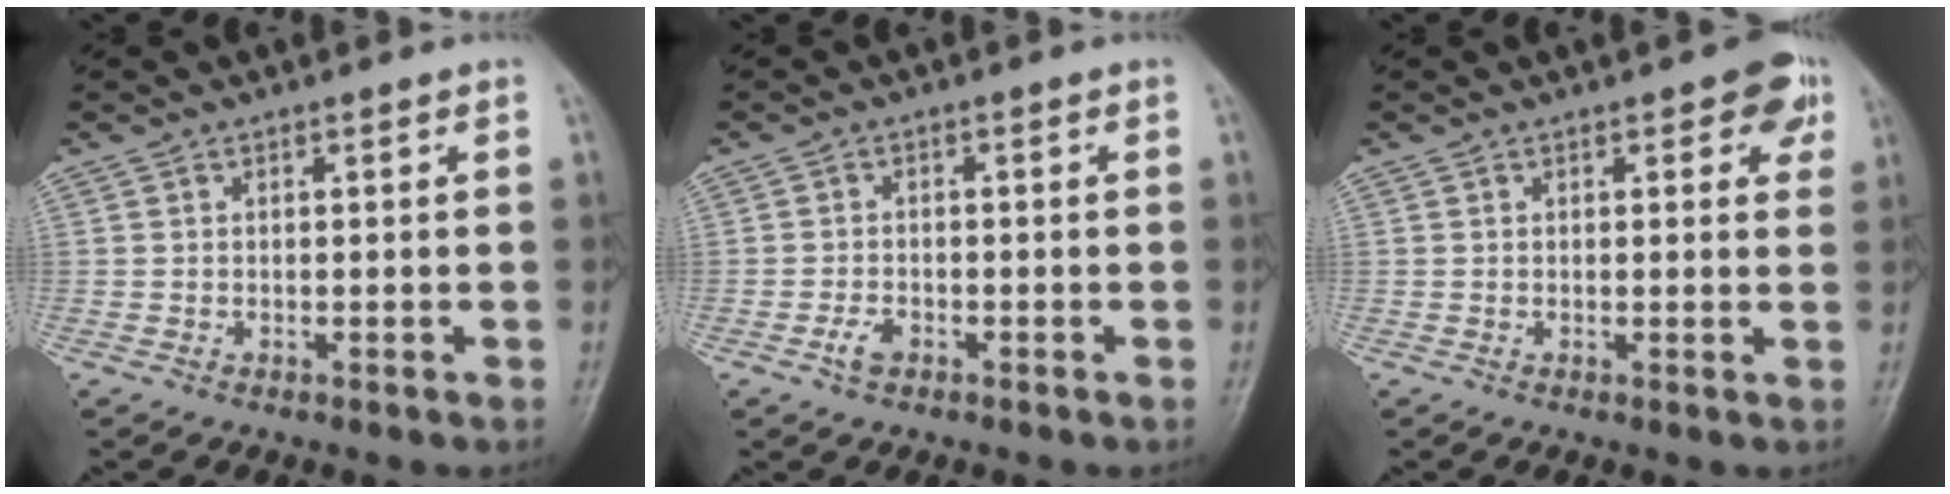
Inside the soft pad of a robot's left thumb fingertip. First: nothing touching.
{"total": 2.5, "force": [-1.4, 1.5, 1.5], "torque": [-0.029, 0.006, -0.026]}
{"total": 5.0, "force": [2.4, 2.4, 3.7], "torque": [-0.014, -0.005, 0.019]}